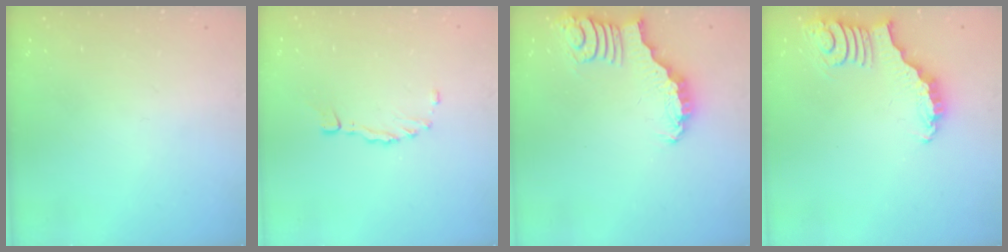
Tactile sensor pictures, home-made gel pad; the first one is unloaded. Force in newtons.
{"total": 1.6, "press": 1.6, "slide": 0.2}
{"total": 2.2, "press": 2.2, "slide": 0.0}
{"total": 3.4, "press": 3.4, "slide": 0.5}